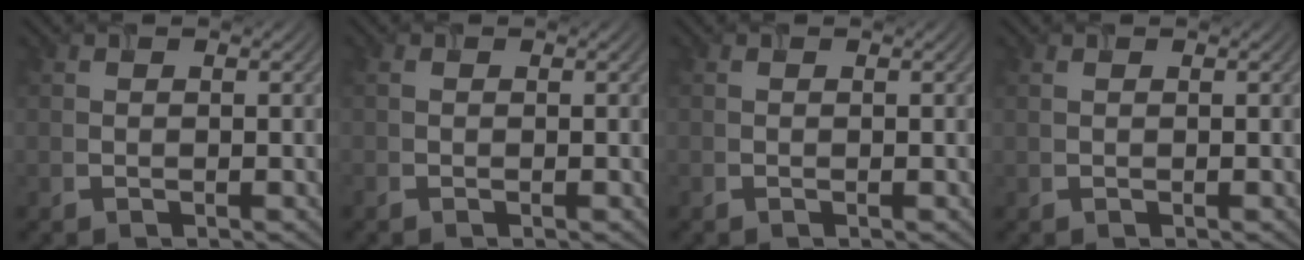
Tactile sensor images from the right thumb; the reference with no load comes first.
{"total": 0.8, "force": [0.0, 0.5, 0.6], "torque": [-0.019, -0.001, -0.002]}
{"total": 0.0}
{"total": 0.0}